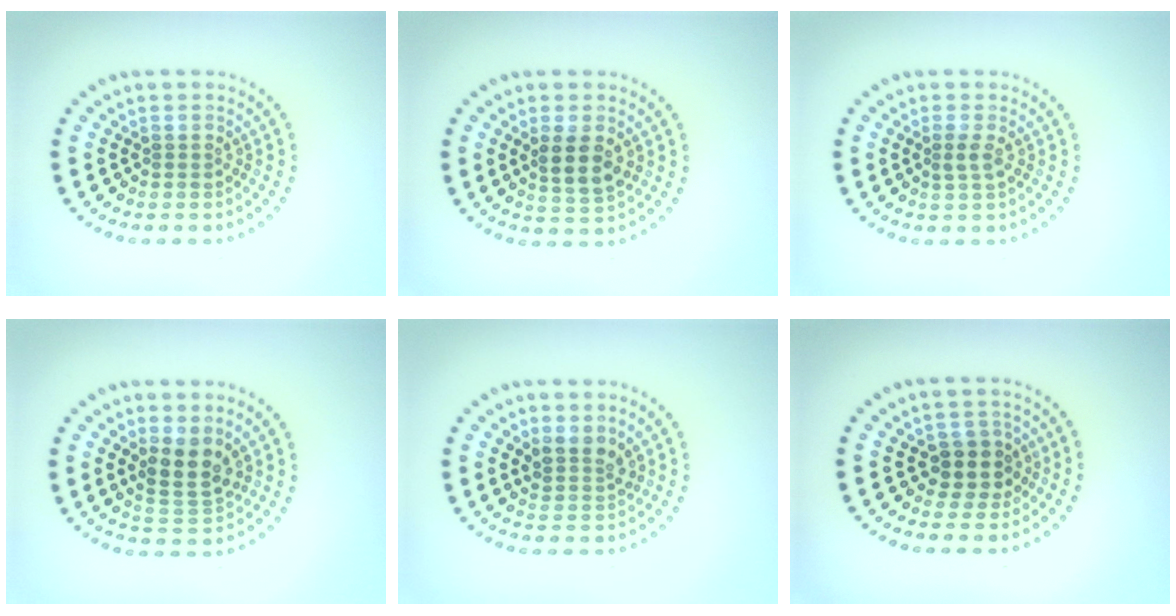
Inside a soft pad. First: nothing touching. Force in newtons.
{"total": 2.9, "press": 2.7, "slide": 0.9}
{"total": 1.2, "press": 1.0, "slide": 0.6}
{"total": 3.6, "press": 3.3, "slide": 1.5}
{"total": 2.3, "press": 1.8, "slide": 1.5}
{"total": 2.8, "press": 2.5, "slide": 1.2}